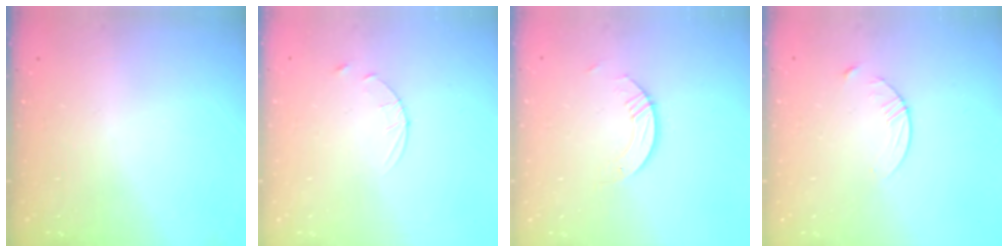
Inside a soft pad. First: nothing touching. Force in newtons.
{"total": 4.9, "press": 4.9, "slide": 0.6}
{"total": 3.7, "press": 3.7, "slide": 0.3}
{"total": 3.1, "press": 3.1, "slide": 0.4}